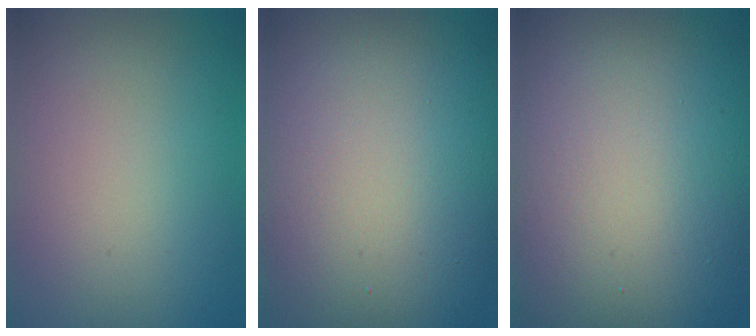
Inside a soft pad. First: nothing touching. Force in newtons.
{"total": 18.2, "press": 18.1, "slide": 0.8}
{"total": 20.5, "press": 20.4, "slide": 1.2}